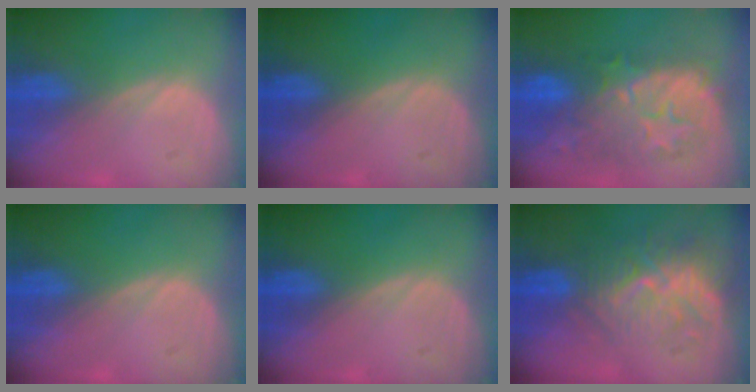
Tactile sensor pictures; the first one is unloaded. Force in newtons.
{"total": 0.0}
{"total": 10.1, "press": 9.6, "slide": 3.0}
{"total": 0.0}
{"total": 0.0}
{"total": 10.1, "press": 8.7, "slide": 5.1}